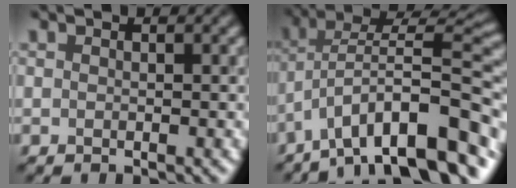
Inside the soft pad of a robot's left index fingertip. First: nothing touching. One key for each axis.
{"total": 12.8, "fx": -6.3, "fy": 4.6, "fz": 10.1, "tx": -0.160, "ty": 0.038, "tz": -0.086}